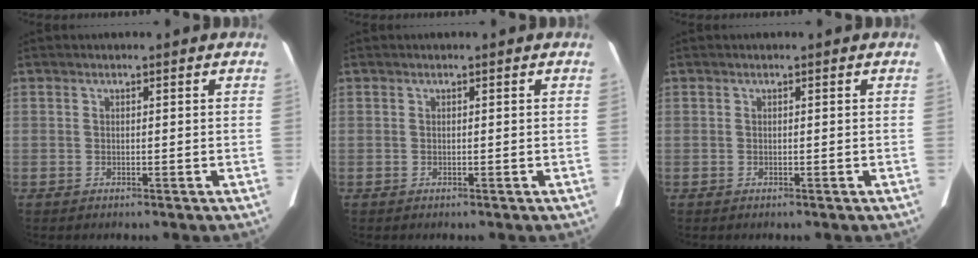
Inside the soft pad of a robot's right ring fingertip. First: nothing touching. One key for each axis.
{"total": 0.0}
{"total": 0.0}